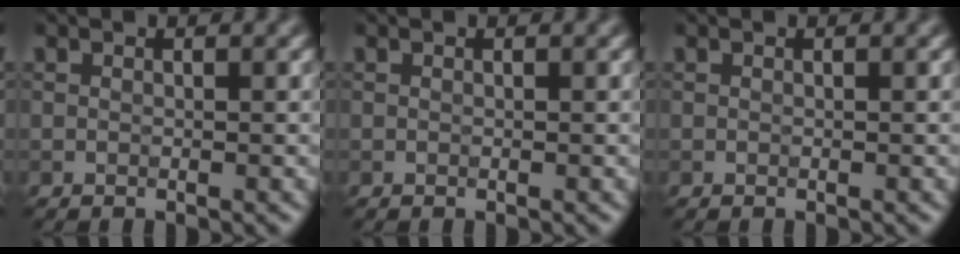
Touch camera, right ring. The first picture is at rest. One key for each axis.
{"total": 0.0}
{"total": 0.0}